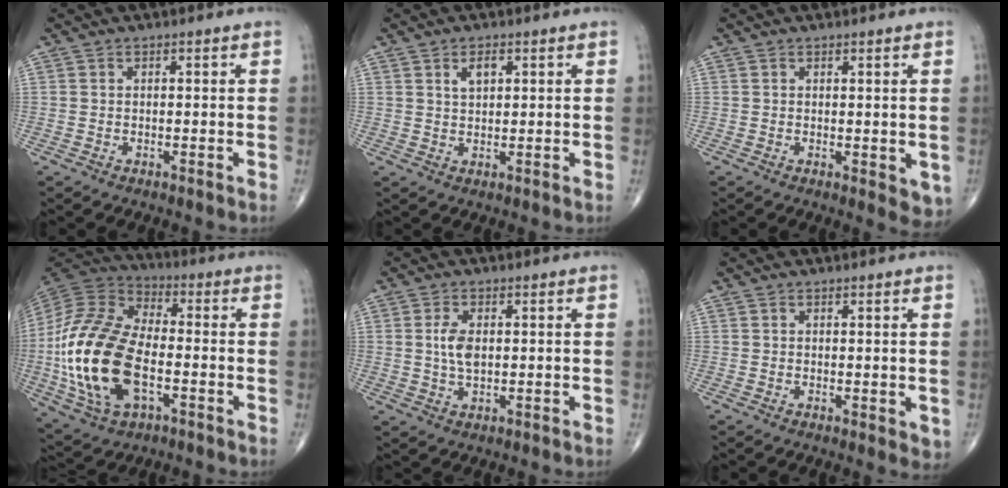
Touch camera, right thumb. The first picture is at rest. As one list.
[{"total": 3.0, "force": [1.3, 1.6, 2.1], "torque": [-0.030, -0.004, 0.024]}, {"total": 3.8, "force": [-0.1, 1.8, 3.3], "torque": [-0.027, -0.009, 0.000]}, {"total": 23.4, "force": [-4.3, 12.7, 19.2], "torque": [-0.405, 0.011, -0.078]}, {"total": 4.3, "force": [0.5, 2.3, 3.7], "torque": [-0.074, -0.004, 0.011]}, {"total": 2.4, "force": [0.2, 1.2, 2.0], "torque": [-0.020, -0.007, 0.003]}]